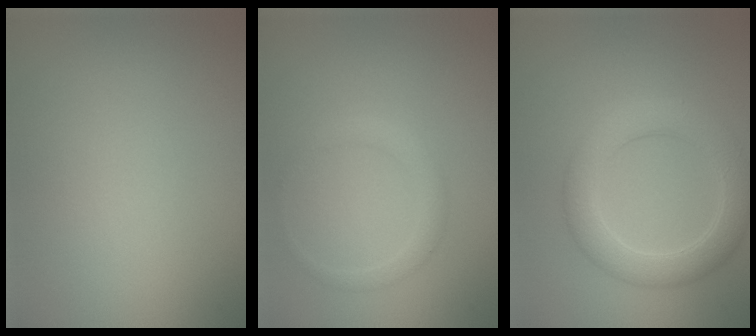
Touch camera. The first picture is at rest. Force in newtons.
{"total": 1.6, "press": 1.6, "slide": 0.2}
{"total": 4.5, "press": 4.5, "slide": 0.0}